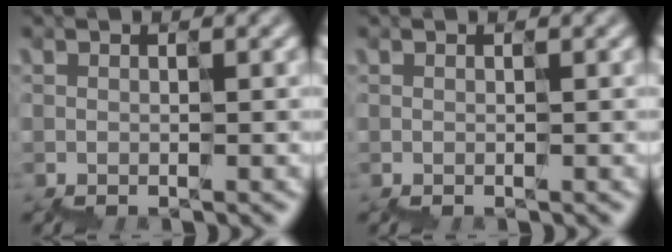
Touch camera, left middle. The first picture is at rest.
{"total": 0.0}